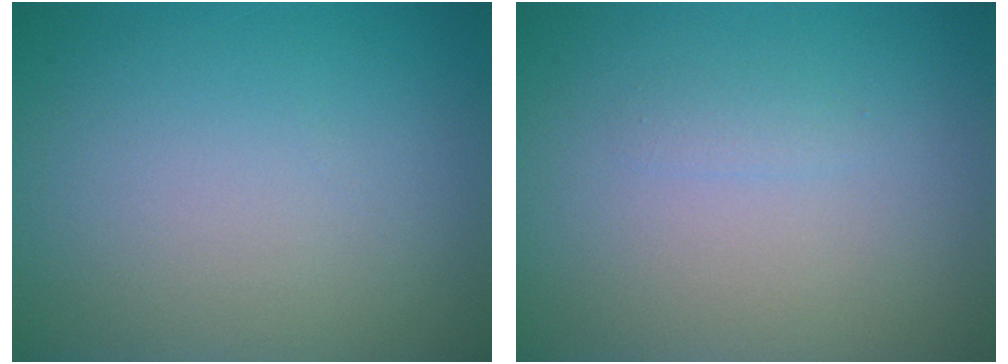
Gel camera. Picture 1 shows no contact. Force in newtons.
{"total": 0.7, "press": 0.7, "slide": 0.0}